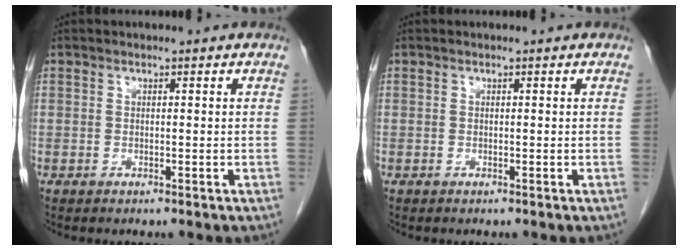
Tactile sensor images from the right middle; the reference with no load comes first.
{"total": 0.0}